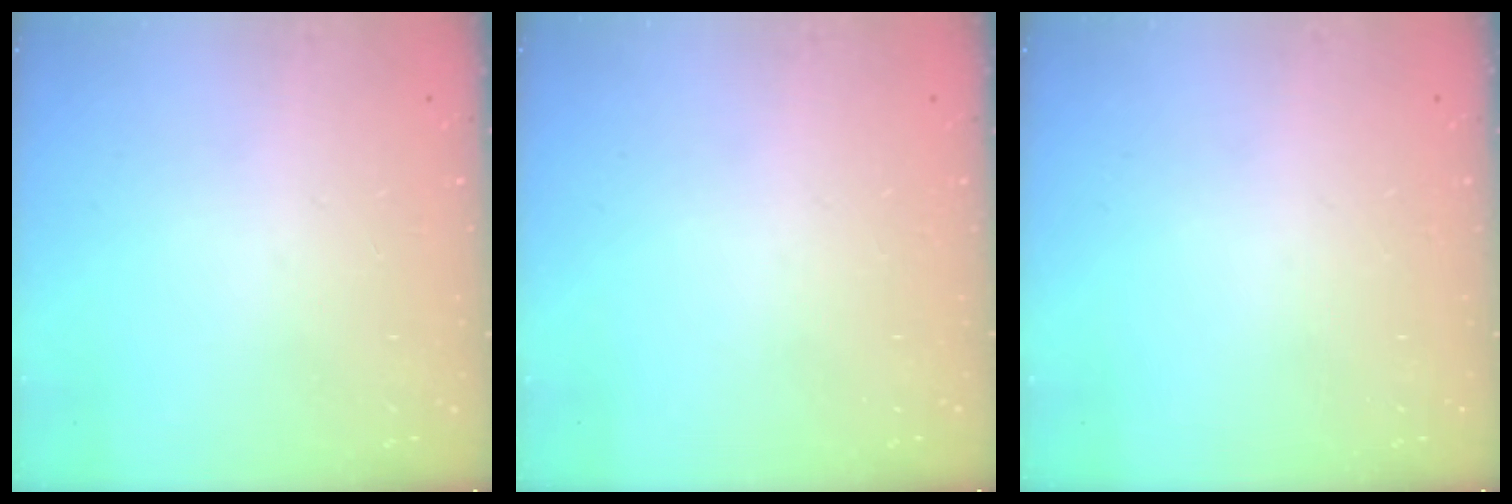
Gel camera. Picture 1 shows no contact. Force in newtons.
{"total": 0.0}
{"total": 0.0}